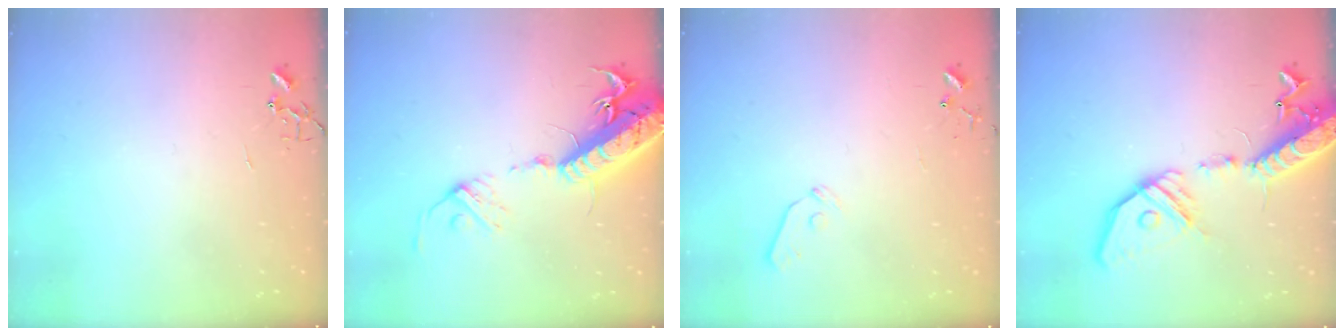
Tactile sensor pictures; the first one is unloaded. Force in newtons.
{"total": 20.6, "press": 20.2, "slide": 4.3}
{"total": 5.5, "press": 5.5, "slide": 0.5}
{"total": 19.7, "press": 19.4, "slide": 3.9}